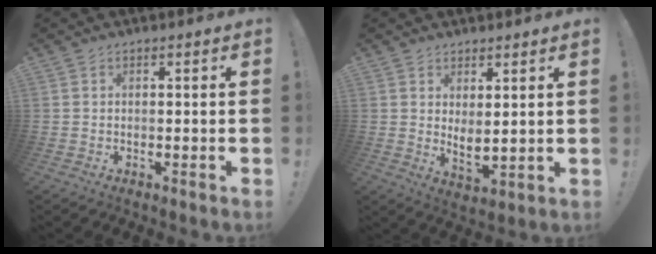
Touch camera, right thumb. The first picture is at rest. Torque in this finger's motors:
{"motor_torque": [-0.22, 0.38, 0.25, 0.37, 0.09]}